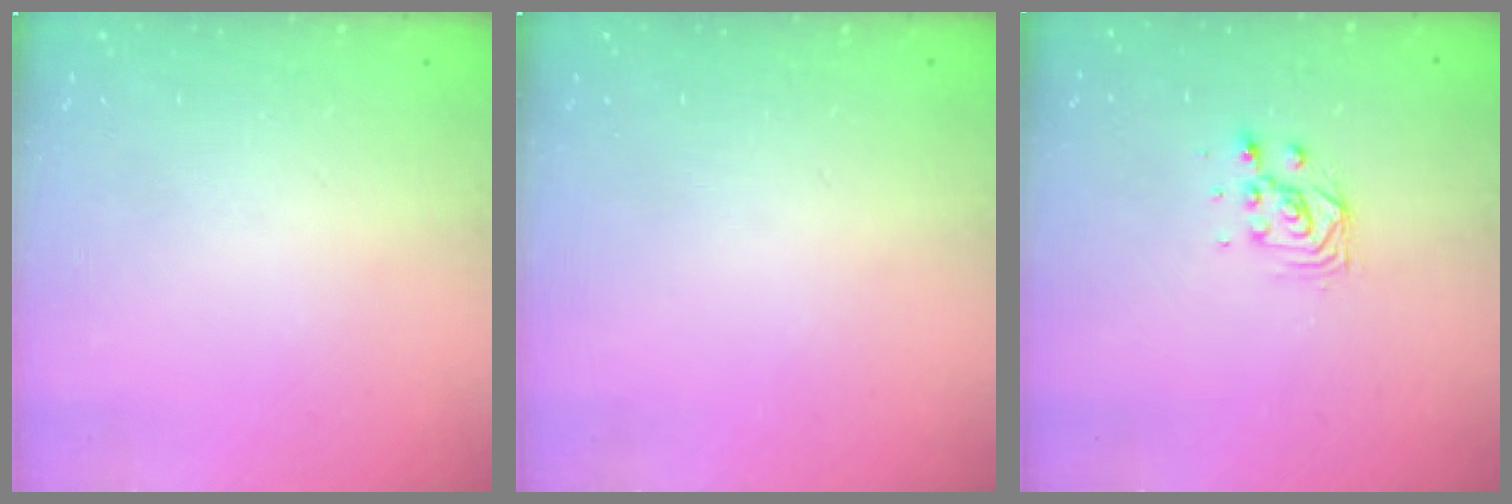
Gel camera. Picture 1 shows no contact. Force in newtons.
{"total": 0.0}
{"total": 3.8, "press": 3.7, "slide": 0.6}